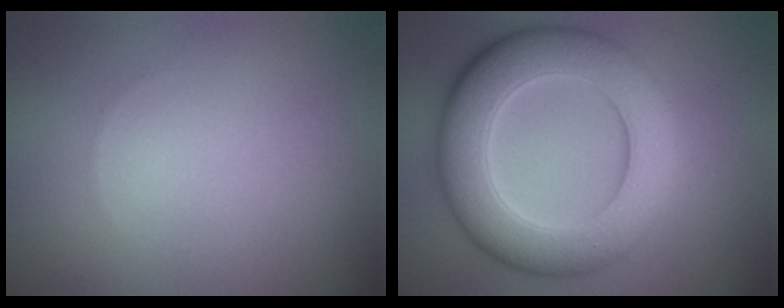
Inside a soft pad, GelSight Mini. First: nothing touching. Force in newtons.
{"total": 9.7, "press": 9.7, "slide": 0.4}